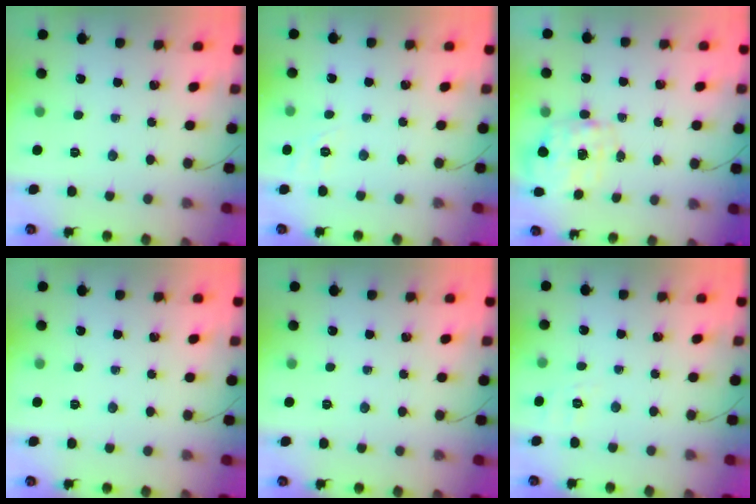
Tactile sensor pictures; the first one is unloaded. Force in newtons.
{"total": 2.0, "press": 0.9, "slide": 1.8}
{"total": 2.8, "press": 2.7, "slide": 0.9}
{"total": 0.0}
{"total": 0.0}
{"total": 2.9, "press": 2.2, "slide": 1.9}